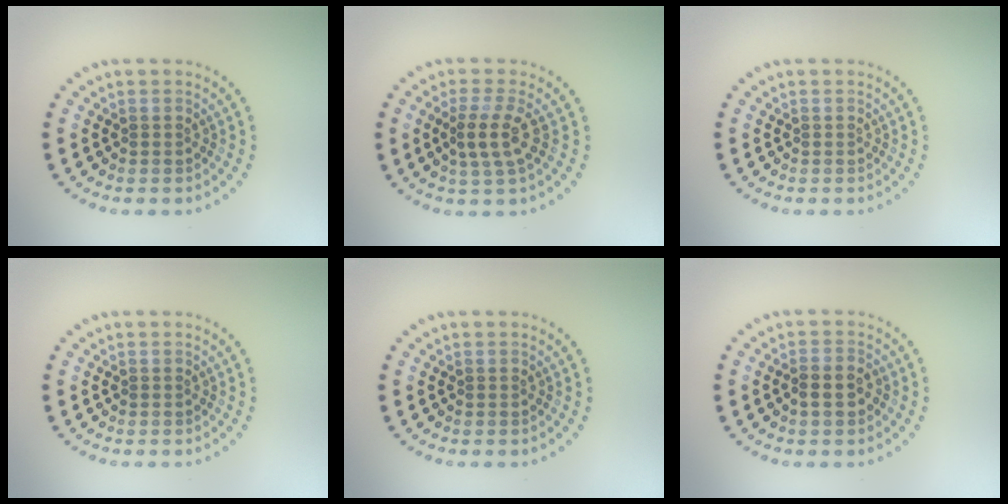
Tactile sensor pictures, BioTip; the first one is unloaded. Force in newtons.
{"total": 2.9, "press": 2.5, "slide": 1.3}
{"total": 0.0}
{"total": 0.0}
{"total": 0.0}
{"total": 1.7, "press": 1.6, "slide": 0.5}